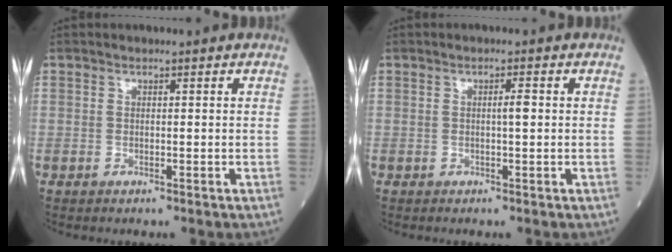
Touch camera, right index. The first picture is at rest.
{"total": 1.5, "force": [0.1, 0.1, 1.5], "torque": [-0.026, 0.002, 0.001]}